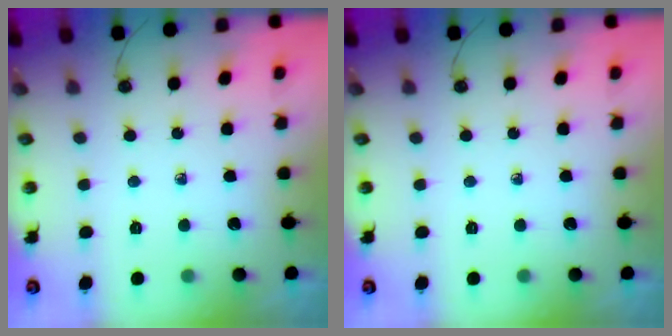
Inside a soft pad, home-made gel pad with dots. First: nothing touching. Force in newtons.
{"total": 0.0}